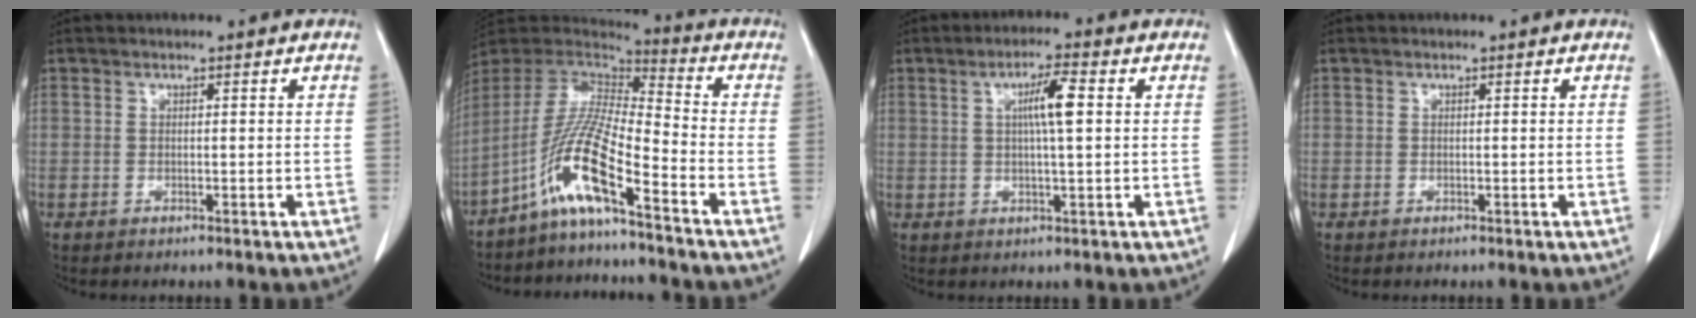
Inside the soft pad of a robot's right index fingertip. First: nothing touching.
{"total": 11.8, "force": [-7.3, 0.1, 9.4], "torque": [-0.198, -0.004, -0.145]}
{"total": 5.3, "force": [1.0, 0.2, 5.2], "torque": [-0.092, 0.003, 0.017]}
{"total": 0.0}